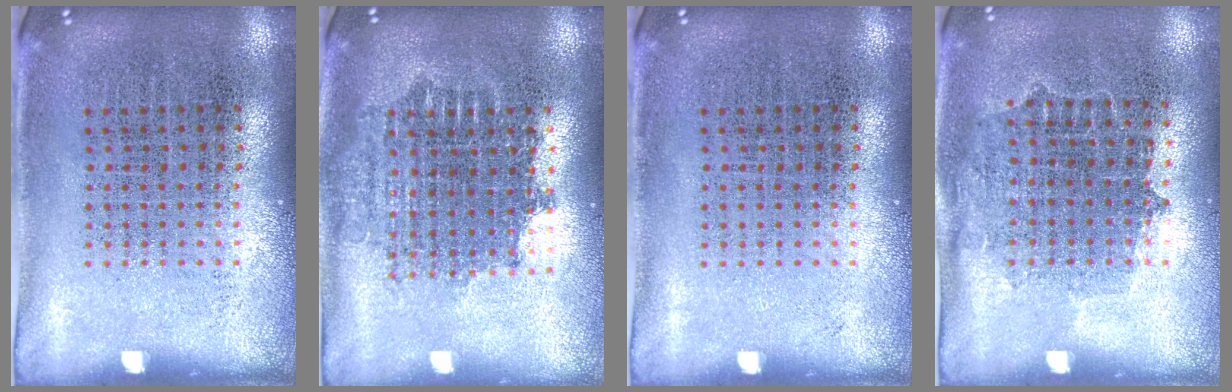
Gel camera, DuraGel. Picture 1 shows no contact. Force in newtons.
{"total": 1.7, "press": 1.4, "slide": 1.0}
{"total": 0.0}
{"total": 0.8, "press": 0.8, "slide": 0.3}